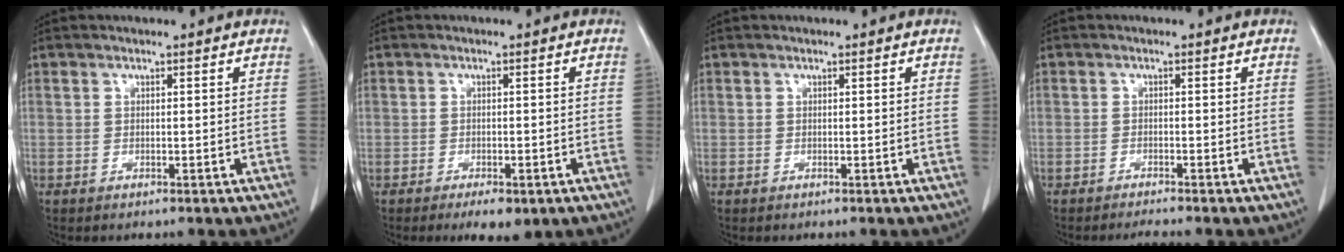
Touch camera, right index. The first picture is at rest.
{"total": 3.8, "force": [-2.2, 1.7, 2.5], "torque": [-0.032, -0.004, -0.024]}
{"total": 0.0}
{"total": 1.8, "force": [-1.7, -0.5, 0.4], "torque": [-0.007, -0.005, -0.029]}